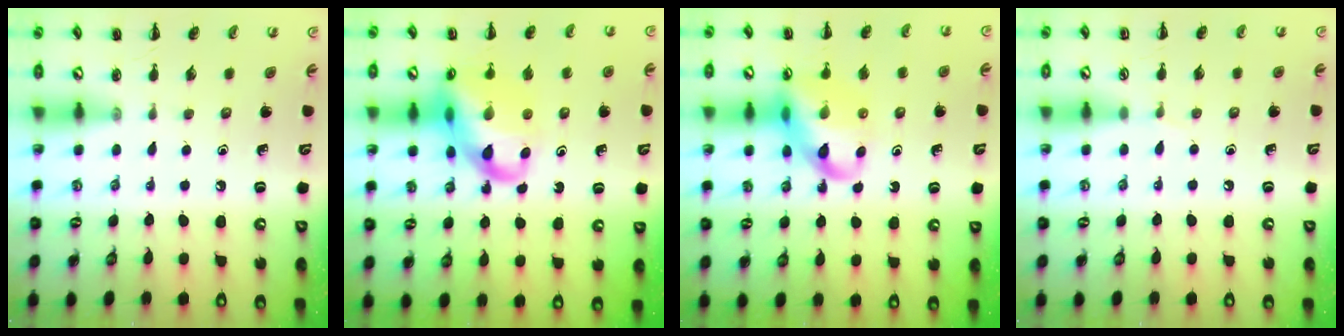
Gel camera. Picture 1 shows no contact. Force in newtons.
{"total": 17.3, "press": 17.0, "slide": 3.1}
{"total": 14.4, "press": 14.2, "slide": 2.5}
{"total": 2.9, "press": 2.7, "slide": 1.1}